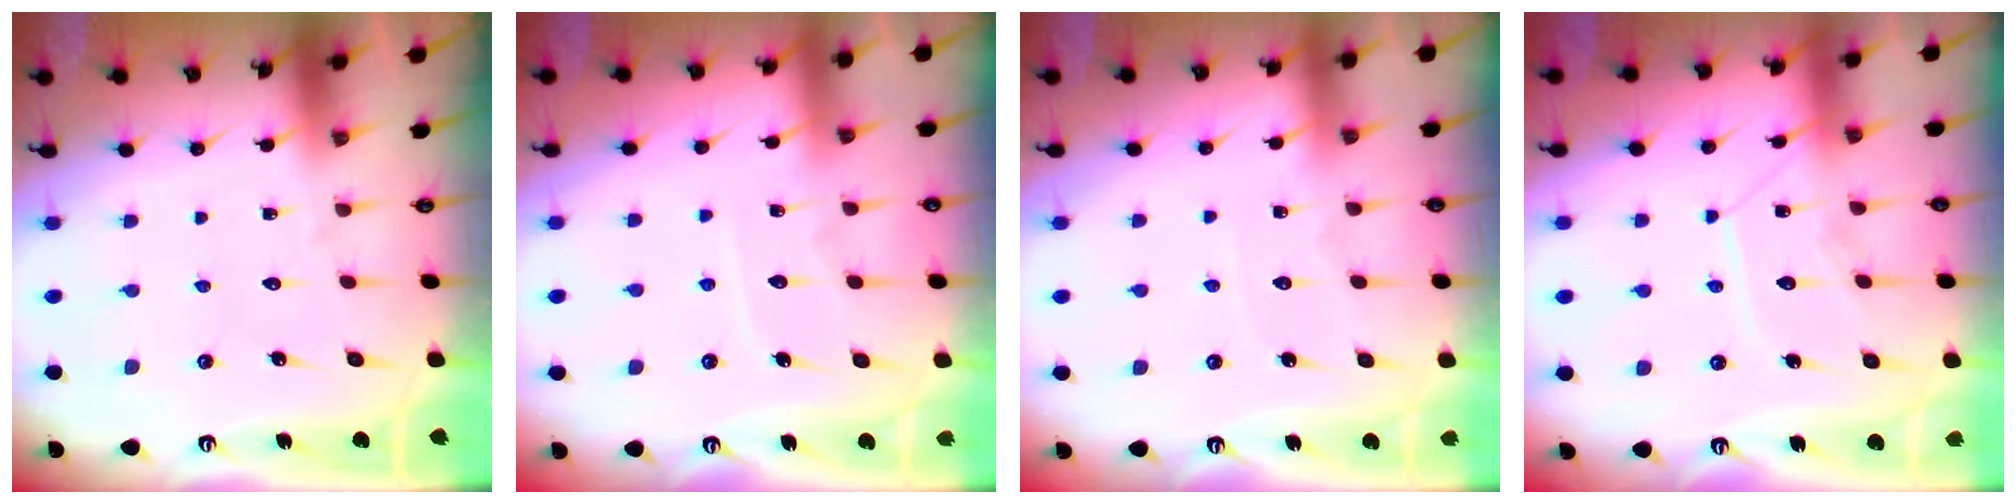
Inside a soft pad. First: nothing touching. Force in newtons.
{"total": 5.4, "press": 5.3, "slide": 0.5}
{"total": 3.9, "press": 3.9, "slide": 0.5}
{"total": 10.1, "press": 10.1, "slide": 0.8}